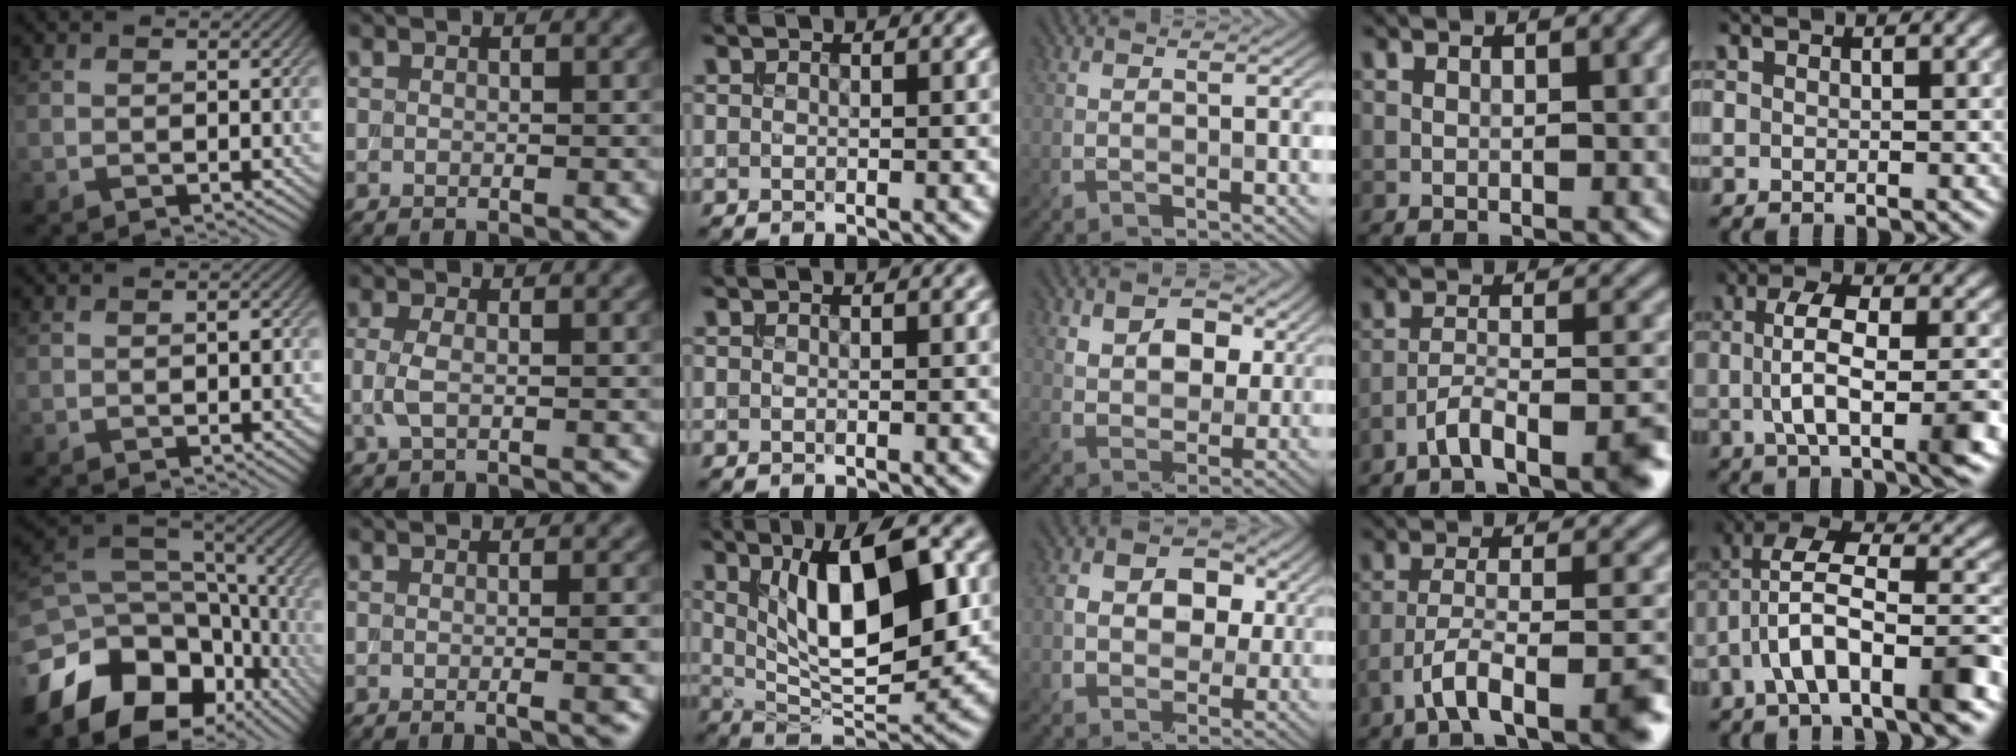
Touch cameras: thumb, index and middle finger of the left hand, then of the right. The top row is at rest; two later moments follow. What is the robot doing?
{"motion": "insert", "object": "backpack"}